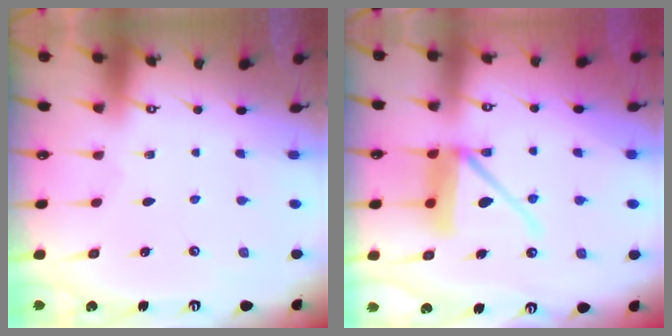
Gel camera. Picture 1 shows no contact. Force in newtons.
{"total": 11.4, "press": 11.3, "slide": 1.5}